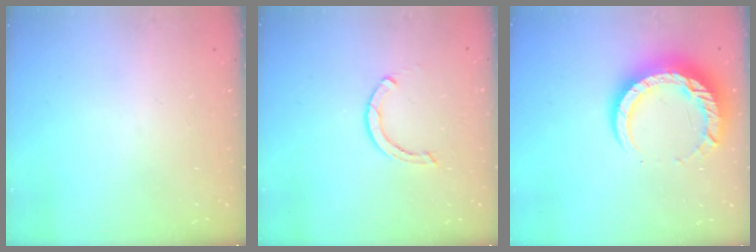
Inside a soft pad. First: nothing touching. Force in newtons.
{"total": 2.4, "press": 2.4, "slide": 0.0}
{"total": 13.5, "press": 13.4, "slide": 1.5}